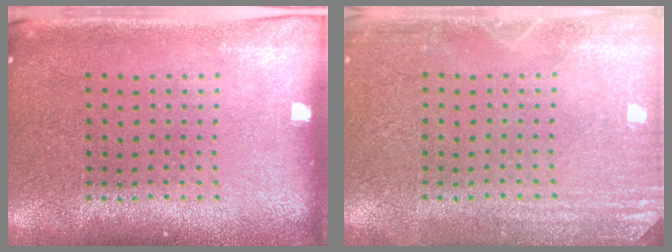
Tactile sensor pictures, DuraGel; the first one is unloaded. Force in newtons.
{"total": 2.7, "press": 2.7, "slide": 0.3}